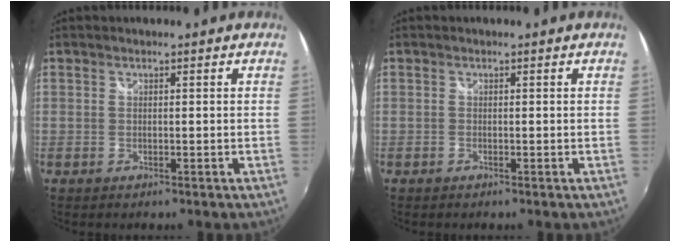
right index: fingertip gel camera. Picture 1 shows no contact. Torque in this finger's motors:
{"motor_torque": [0.00, -0.01, 0.00, -0.01]}